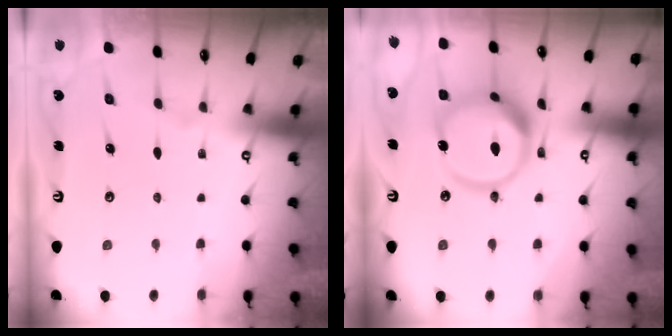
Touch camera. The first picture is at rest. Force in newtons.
{"total": 17.5, "press": 17.4, "slide": 2.2}